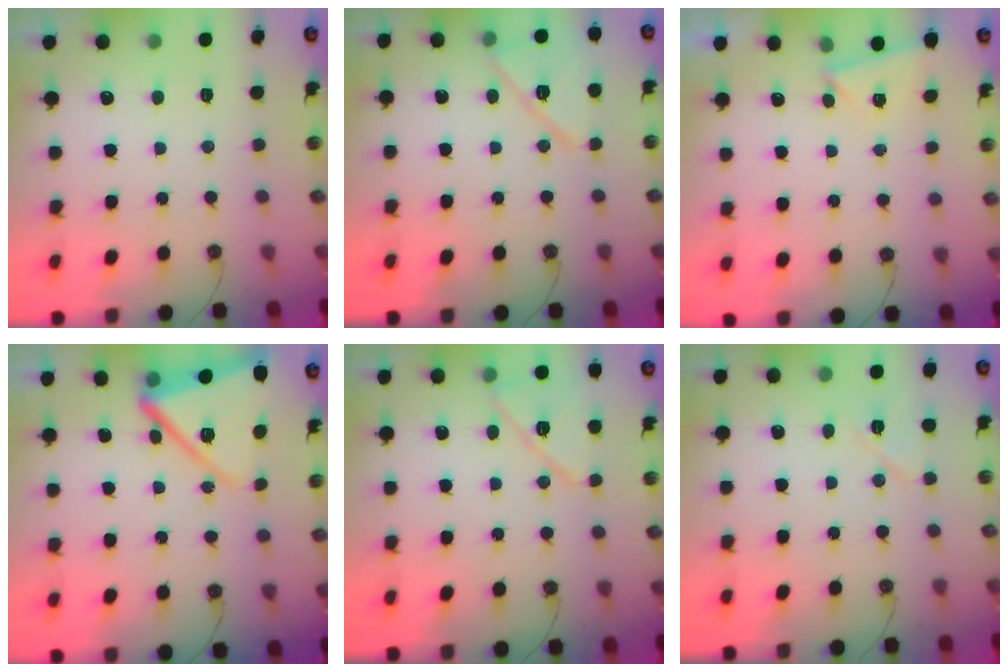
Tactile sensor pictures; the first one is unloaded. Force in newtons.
{"total": 13.4, "press": 13.4, "slide": 0.7}
{"total": 1.8, "press": 1.4, "slide": 1.2}
{"total": 14.3, "press": 14.2, "slide": 1.3}
{"total": 12.5, "press": 12.4, "slide": 1.6}
{"total": 8.5, "press": 5.0, "slide": 7.0}